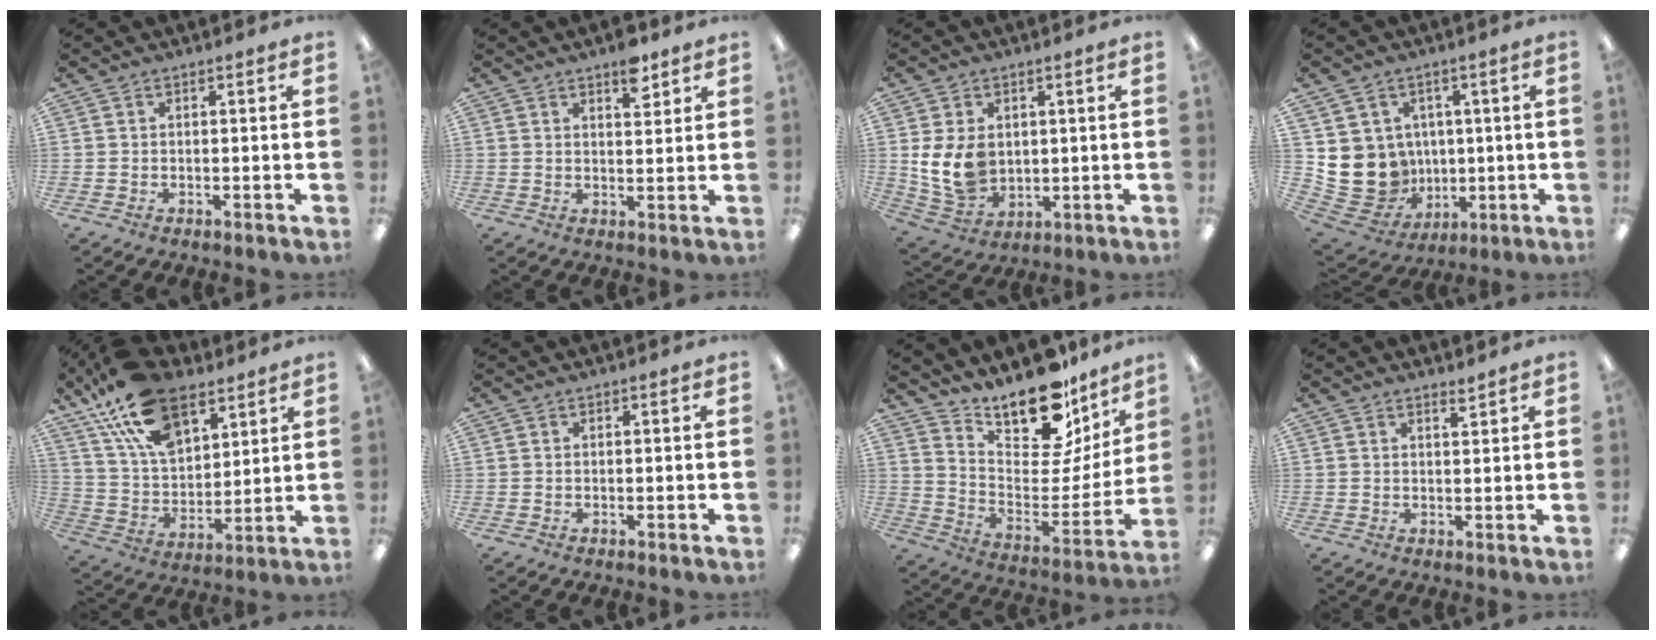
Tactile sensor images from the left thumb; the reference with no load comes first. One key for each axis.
{"total": 5.9, "fx": 4.1, "fy": 2.3, "fz": 3.5, "tx": -0.030, "ty": -0.028, "tz": 0.064}
{"total": 10.4, "fx": 1.7, "fy": 8.0, "fz": 6.5, "tx": -0.149, "ty": -0.005, "tz": 0.033}
{"total": 10.4, "fx": 0.3, "fy": 10.2, "fz": 2.2, "tx": -0.080, "ty": -0.017, "tz": 0.018}
{"total": 19.8, "fx": 12.1, "fy": 10.6, "fz": 11.5, "tx": -0.222, "ty": -0.045, "tz": 0.219}
{"total": 0.0}
{"total": 20.6, "fx": 17.3, "fy": 7.4, "fz": 8.4, "tx": -0.120, "ty": -0.141, "tz": 0.299}
{"total": 1.9, "fx": 1.8, "fy": 0.2, "fz": 0.6, "tx": -0.006, "ty": -0.009, "tz": 0.030}